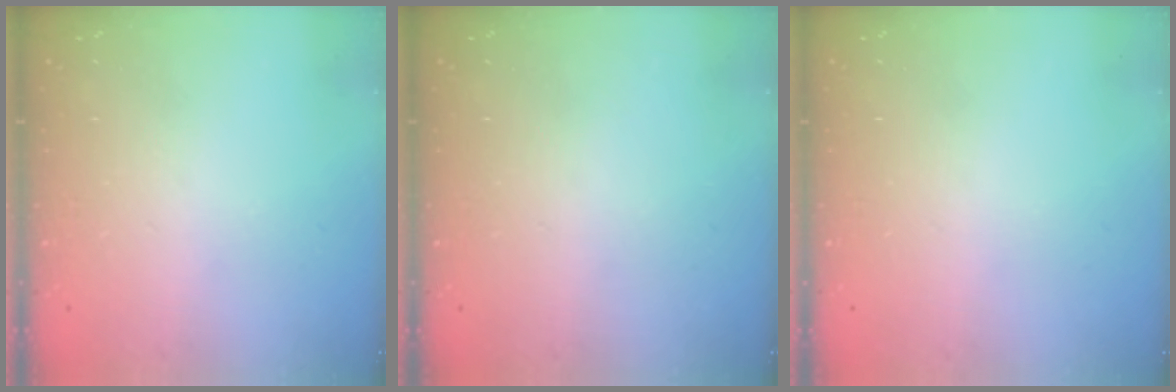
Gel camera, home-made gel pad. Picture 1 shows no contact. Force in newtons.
{"total": 0.0}
{"total": 0.0}